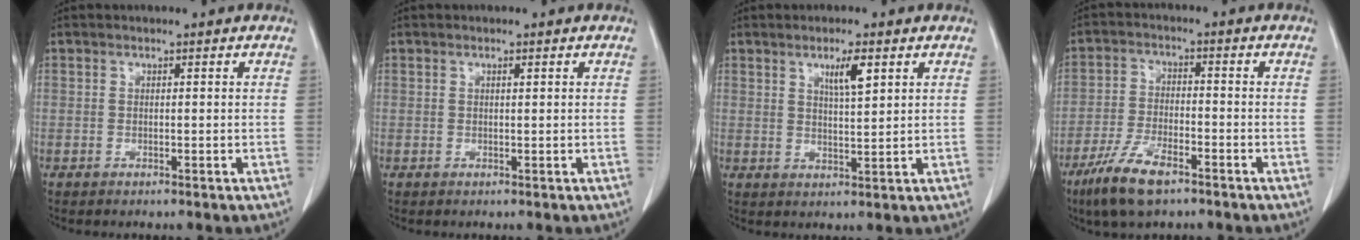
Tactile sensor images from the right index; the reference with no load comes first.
{"total": 0.8, "force": [0.3, 0.2, 0.7], "torque": [-0.016, 0.000, 0.007]}
{"total": 4.9, "force": [2.4, 1.0, 4.1], "torque": [-0.074, -0.001, 0.045]}
{"total": 9.3, "force": [-6.1, 2.9, 6.4], "torque": [-0.135, -0.014, -0.111]}